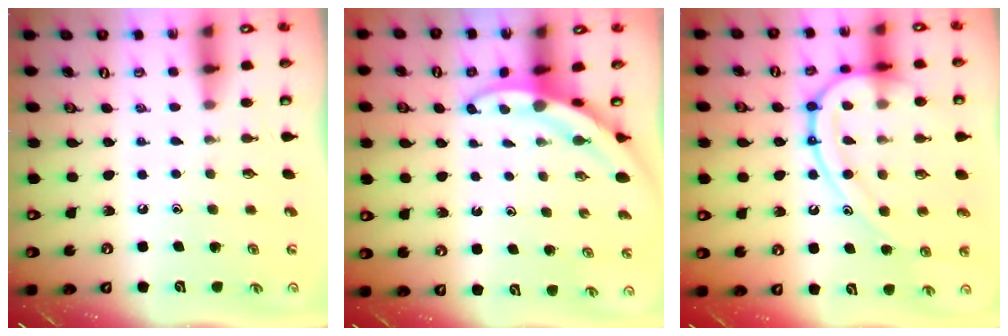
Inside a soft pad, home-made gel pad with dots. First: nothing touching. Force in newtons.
{"total": 3.4, "press": 3.4, "slide": 0.2}
{"total": 17.2, "press": 17.1, "slide": 1.5}